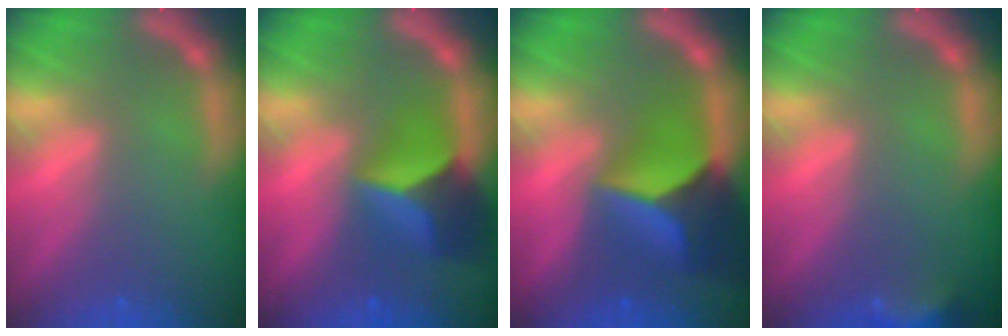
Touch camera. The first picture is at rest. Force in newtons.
{"total": 6.9}
{"total": 10.0}
{"total": 3.9}